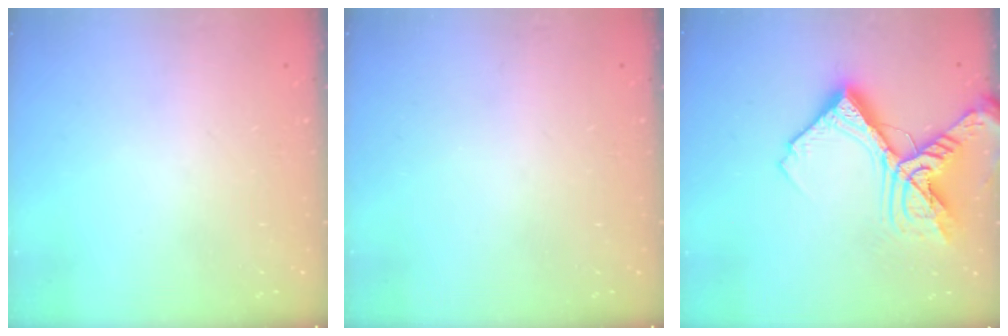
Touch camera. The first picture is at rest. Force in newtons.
{"total": 0.0}
{"total": 17.9, "press": 17.7, "slide": 2.3}